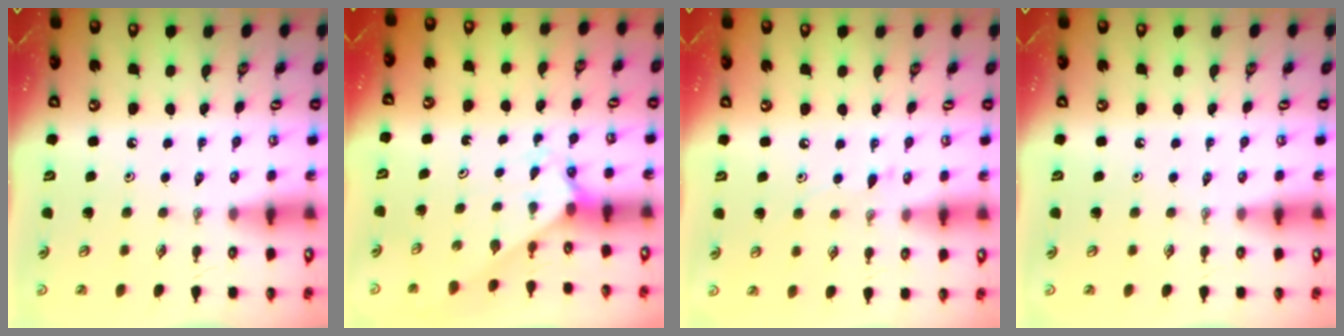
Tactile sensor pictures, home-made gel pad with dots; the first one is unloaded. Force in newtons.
{"total": 2.2, "press": 2.2, "slide": 0.2}
{"total": 5.5, "press": 5.5, "slide": 0.4}
{"total": 0.0}